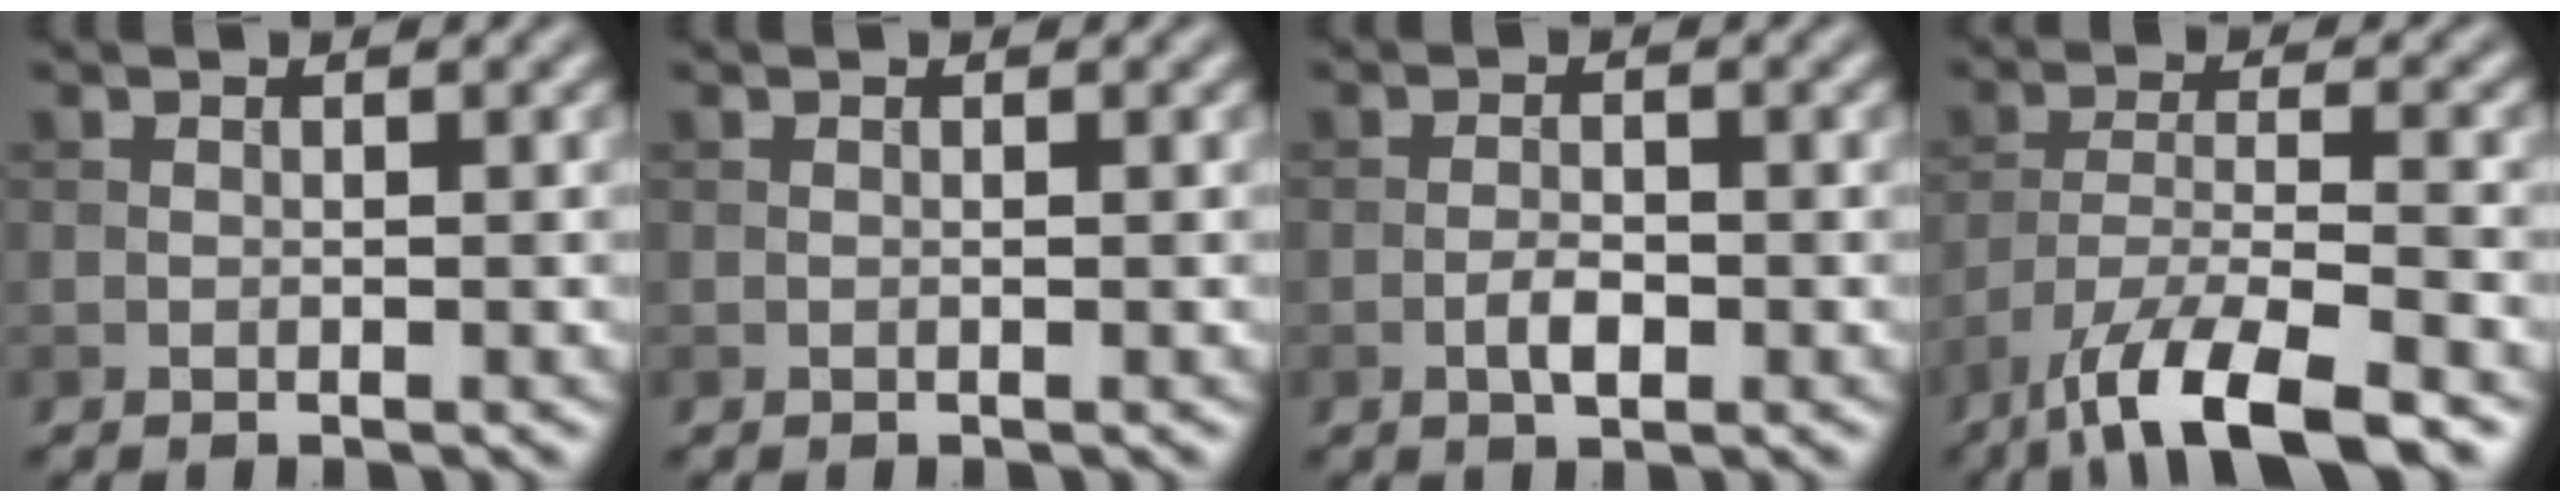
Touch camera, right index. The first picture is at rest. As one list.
[{"total": 0.0}, {"total": 2.0, "force": [-0.8, 0.8, 1.6], "torque": [-0.029, 0.002, -0.019]}, {"total": 9.1, "force": [-6.5, 2.3, 5.9], "torque": [-0.104, -0.003, -0.120]}]